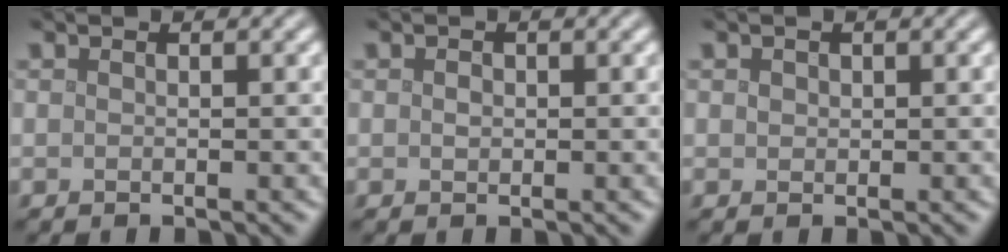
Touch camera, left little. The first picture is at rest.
{"total": 0.7, "force": [0.1, 0.6, 0.4], "torque": [-0.007, -0.002, 0.000]}
{"total": 0.7, "force": [0.3, 0.6, 0.2], "torque": [-0.002, -0.002, 0.004]}